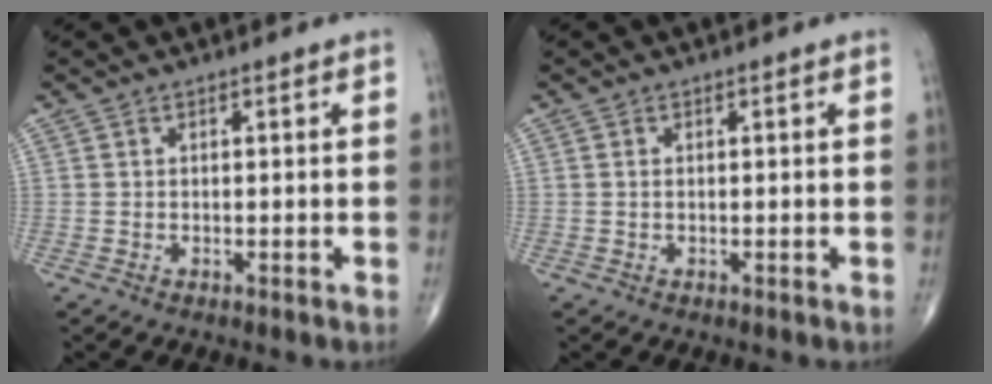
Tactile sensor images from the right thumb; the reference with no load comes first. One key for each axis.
{"total": 0.5, "fx": 0.1, "fy": 0.3, "fz": 0.4, "tx": -0.011, "ty": 0.004, "tz": 0.003}